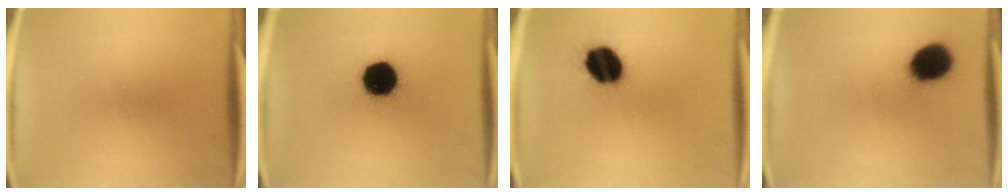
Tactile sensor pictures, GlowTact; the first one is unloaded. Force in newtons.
{"total": 17.2}
{"total": 13.6}
{"total": 11.8}